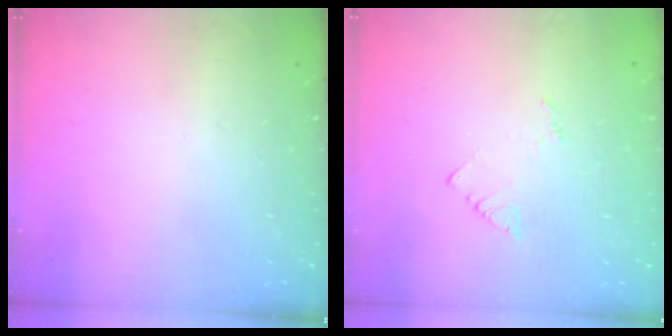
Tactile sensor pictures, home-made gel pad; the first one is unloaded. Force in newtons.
{"total": 3.7, "press": 3.7, "slide": 0.3}